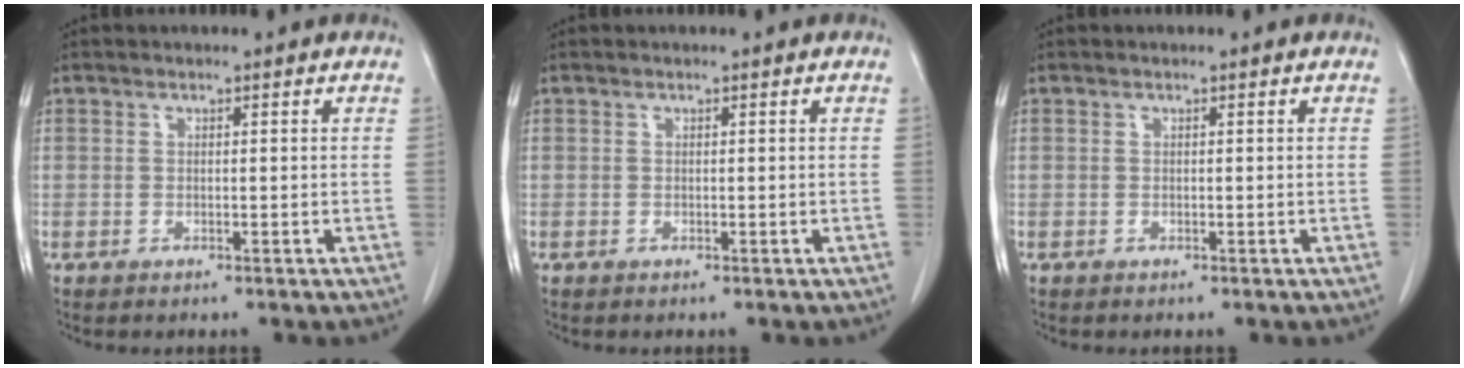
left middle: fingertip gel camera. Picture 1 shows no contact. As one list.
[{"total": 0.0}, {"total": 0.0}]